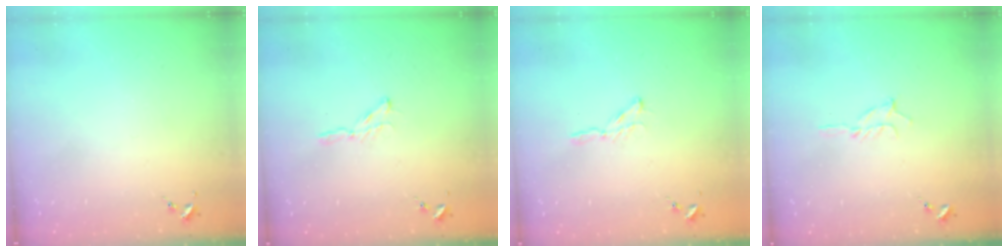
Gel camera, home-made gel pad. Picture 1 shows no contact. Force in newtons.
{"total": 2.9, "press": 2.9, "slide": 0.3}
{"total": 2.9, "press": 2.9, "slide": 0.3}
{"total": 5.0, "press": 5.0, "slide": 0.6}